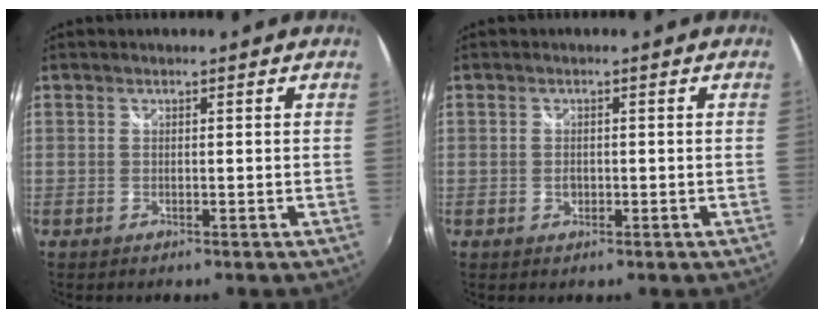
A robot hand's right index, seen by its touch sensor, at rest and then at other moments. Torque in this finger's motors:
{"motor_torque": [0.00, 0.00, 0.00, 0.00]}